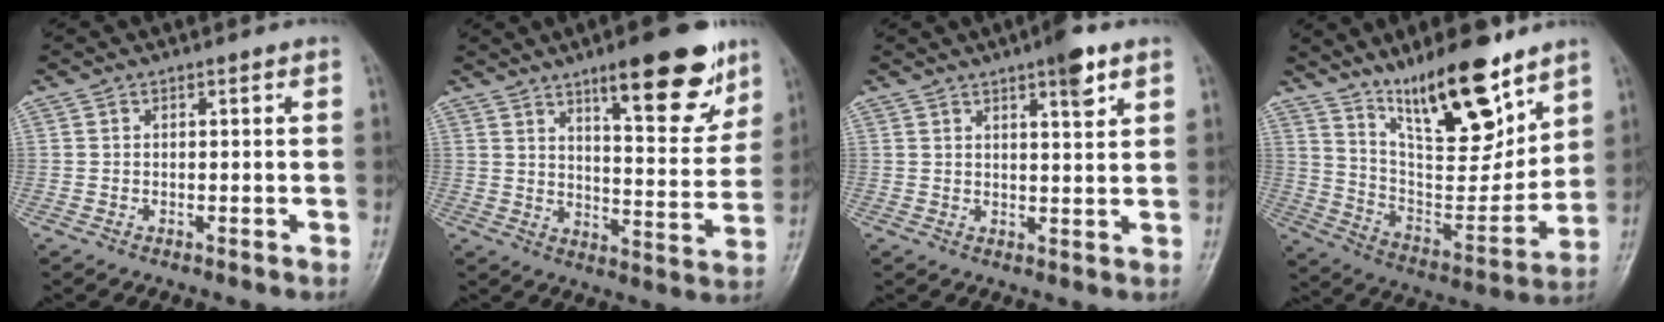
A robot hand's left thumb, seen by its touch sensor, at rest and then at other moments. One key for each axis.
{"total": 16.4, "fx": 10.2, "fy": 4.8, "fz": 11.9, "tx": -0.129, "ty": -0.057, "tz": 0.152}
{"total": 5.6, "fx": 3.4, "fy": 1.3, "fz": 4.4, "tx": -0.055, "ty": -0.017, "tz": 0.046}
{"total": 19.9, "fx": 13.7, "fy": 6.2, "fz": 13.1, "tx": -0.166, "ty": -0.086, "tz": 0.243}